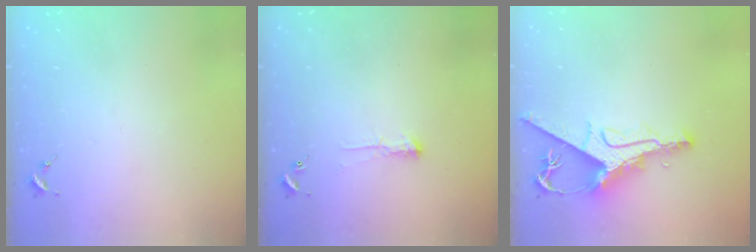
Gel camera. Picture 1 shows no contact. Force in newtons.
{"total": 3.9, "press": 3.9, "slide": 0.5}
{"total": 10.3, "press": 10.3, "slide": 1.1}